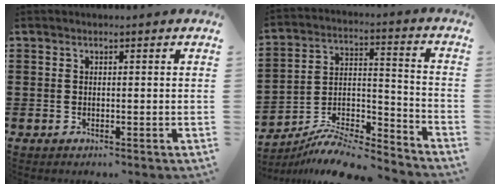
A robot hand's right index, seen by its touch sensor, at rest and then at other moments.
{"total": 9.4, "force": [-8.8, 2.0, 2.6], "torque": [-0.043, 0.023, -0.173]}